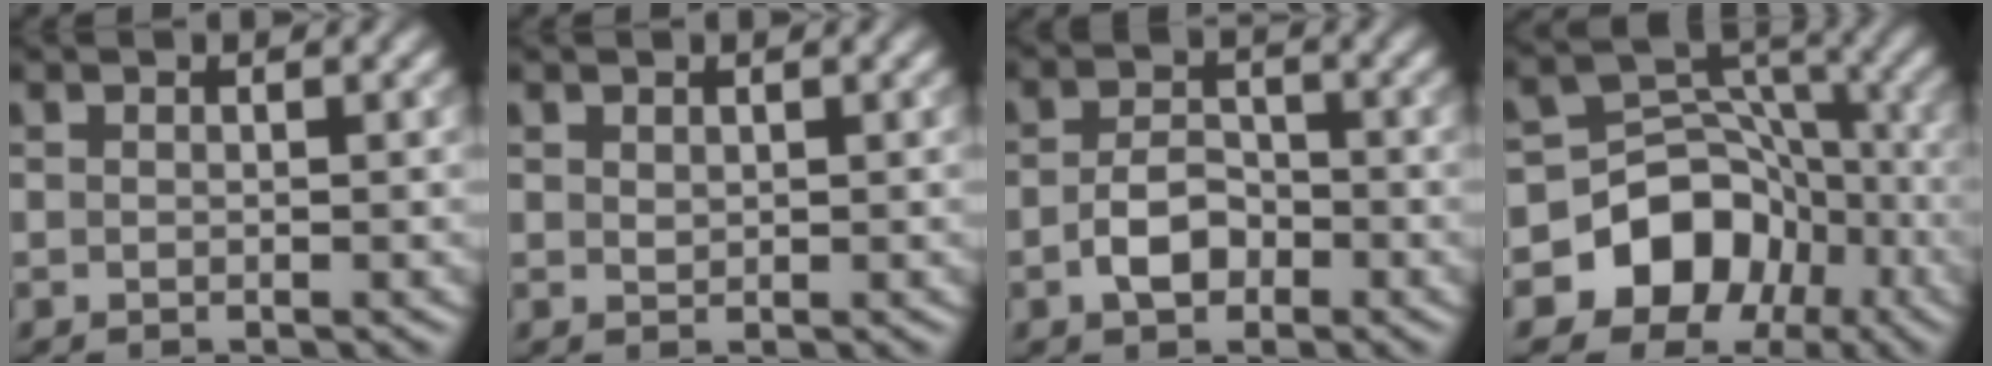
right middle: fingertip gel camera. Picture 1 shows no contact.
{"total": 0.7, "force": [0.5, 0.5, 0.2], "torque": [-0.005, -0.002, 0.012]}
{"total": 3.2, "force": [-1.2, 2.2, 2.0], "torque": [-0.035, 0.003, -0.024]}
{"total": 9.4, "force": [-4.6, 7.5, 3.4], "torque": [-0.042, 0.017, -0.093]}